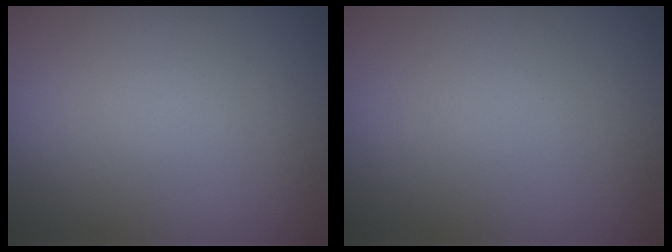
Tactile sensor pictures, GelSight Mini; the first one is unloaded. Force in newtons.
{"total": 0.0}